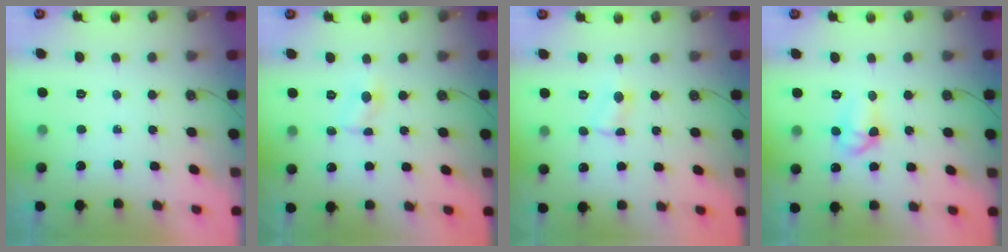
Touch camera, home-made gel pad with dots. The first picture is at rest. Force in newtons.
{"total": 2.3, "press": 2.3, "slide": 0.2}
{"total": 2.9, "press": 2.9, "slide": 0.6}
{"total": 8.2, "press": 8.2, "slide": 0.9}